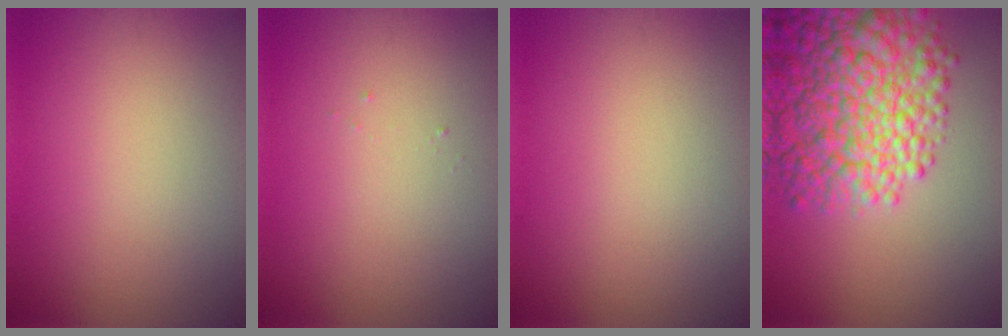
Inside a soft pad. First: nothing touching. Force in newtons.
{"total": 0.0}
{"total": 0.0}
{"total": 10.0, "press": 10.0, "slide": 0.3}